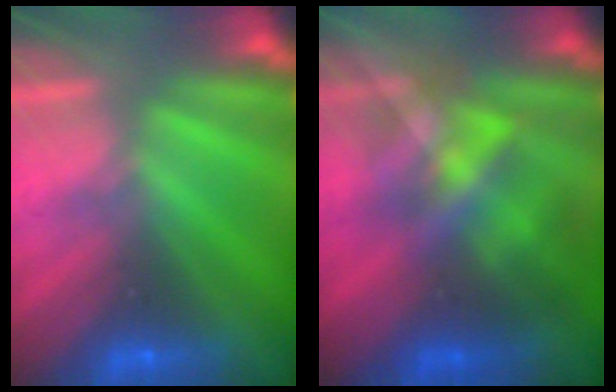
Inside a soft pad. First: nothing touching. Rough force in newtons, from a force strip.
{"total": 4.5}